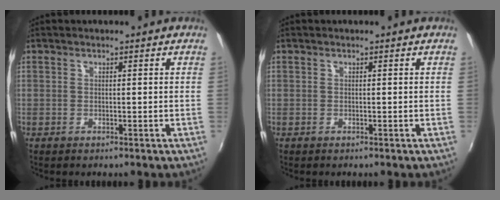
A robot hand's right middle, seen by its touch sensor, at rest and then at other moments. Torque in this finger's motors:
{"motor_torque": [0.10, 0.01, 0.03, 0.00]}